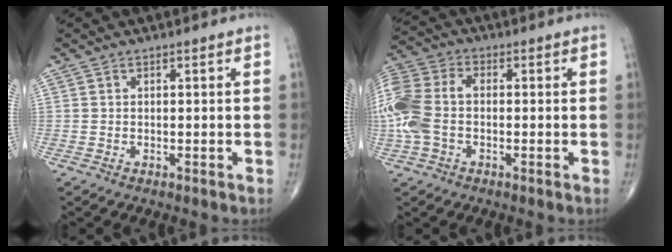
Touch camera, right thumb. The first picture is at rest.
{"total": 13.0, "force": [-1.1, 8.5, 9.9], "torque": [-0.249, 0.028, -0.025]}